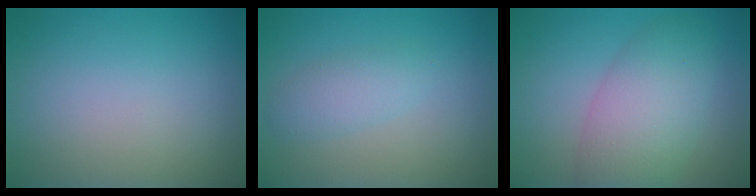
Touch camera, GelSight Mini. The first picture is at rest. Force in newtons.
{"total": 2.2, "press": 2.2, "slide": 0.1}
{"total": 6.2, "press": 6.1, "slide": 0.3}